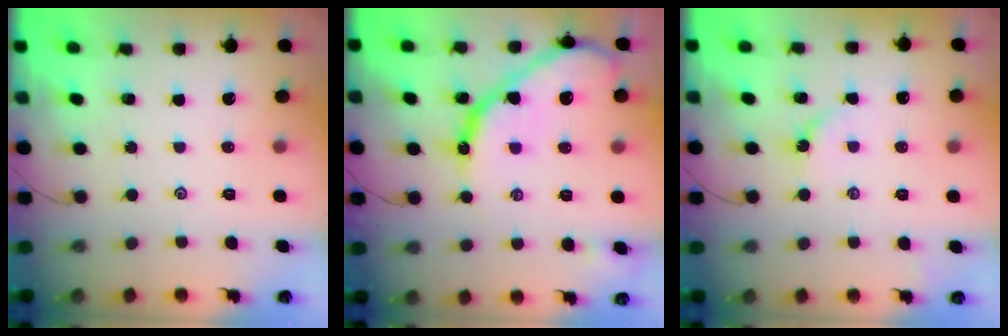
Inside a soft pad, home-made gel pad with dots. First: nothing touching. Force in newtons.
{"total": 17.3, "press": 17.3, "slide": 1.3}
{"total": 2.7, "press": 2.6, "slide": 0.6}